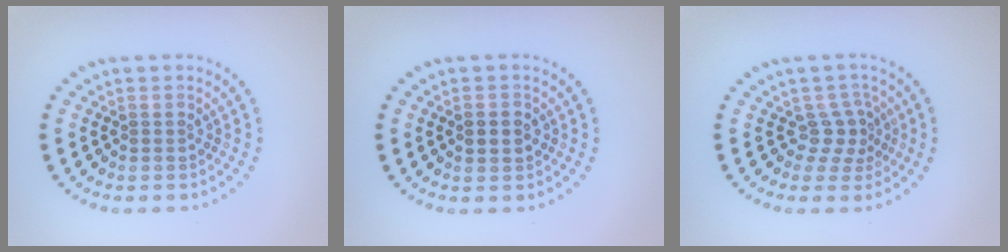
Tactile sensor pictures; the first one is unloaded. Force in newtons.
{"total": 1.6, "press": 1.6, "slide": 0.1}
{"total": 2.2, "press": 1.5, "slide": 1.6}